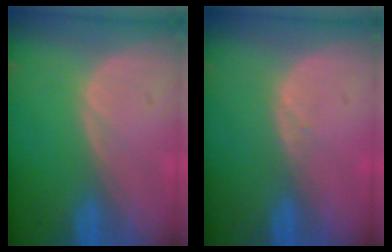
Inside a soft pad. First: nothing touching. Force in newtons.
{"total": 0.7, "press": 0.5, "slide": 0.5}